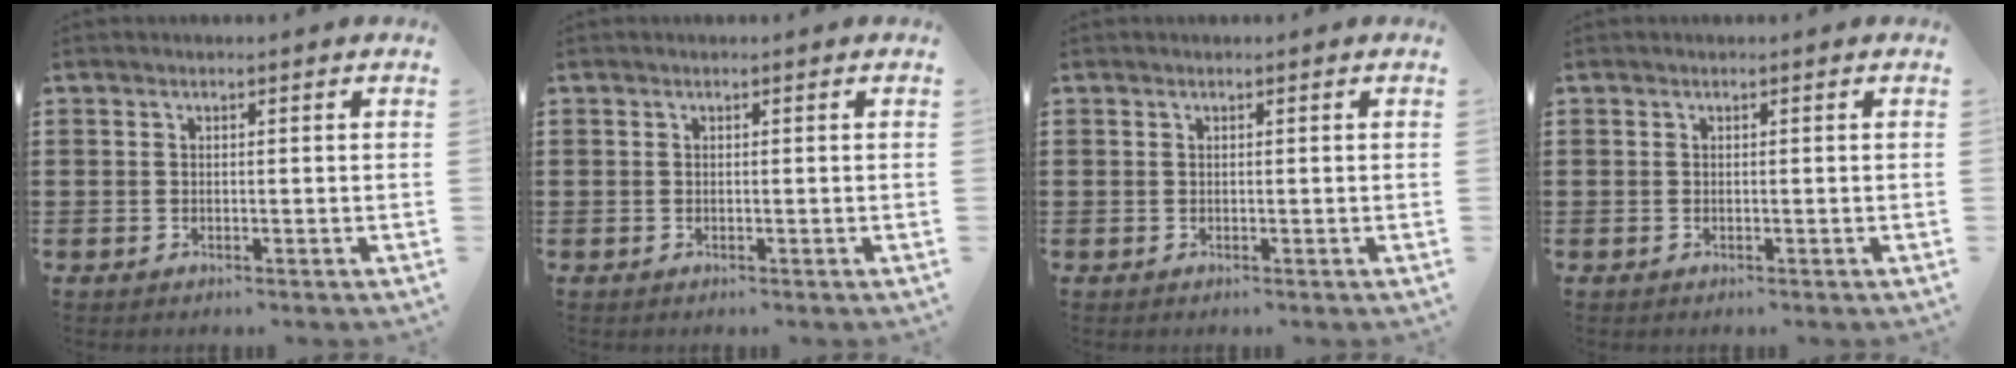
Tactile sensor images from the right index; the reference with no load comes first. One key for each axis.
{"total": 0.0}
{"total": 0.0}
{"total": 0.0}